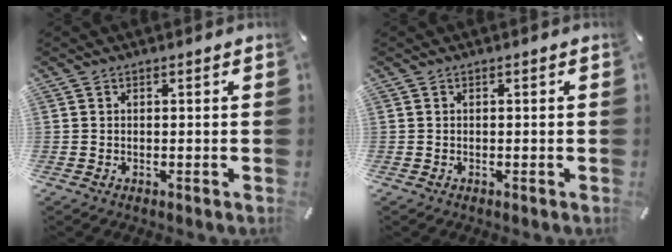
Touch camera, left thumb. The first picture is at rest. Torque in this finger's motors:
{"motor_torque": [0.00, 0.00, 0.00, 0.00, 0.00]}